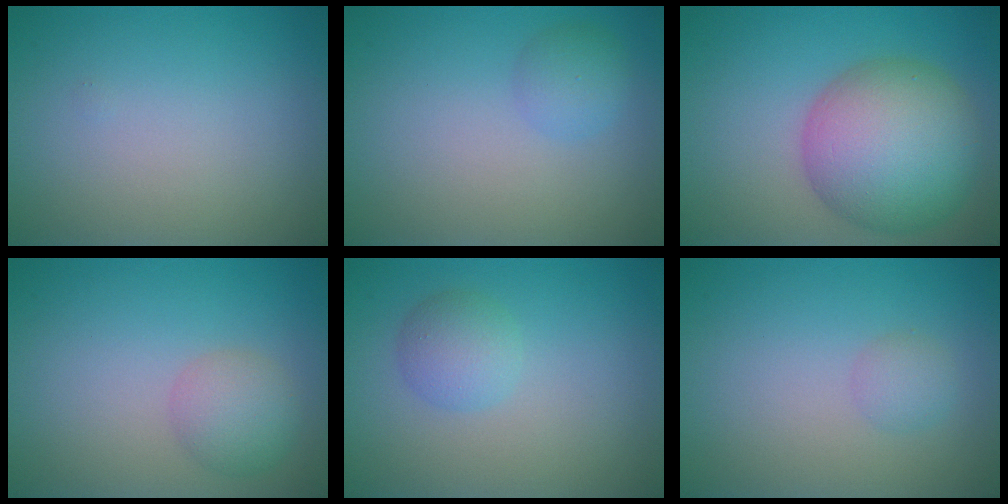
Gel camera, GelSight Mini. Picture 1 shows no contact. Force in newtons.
{"total": 1.9, "press": 1.9, "slide": 0.1}
{"total": 10.2, "press": 10.2, "slide": 0.1}
{"total": 2.8, "press": 2.8, "slide": 0.1}
{"total": 2.4, "press": 2.4, "slide": 0.2}
{"total": 1.3, "press": 1.3, "slide": 0.0}